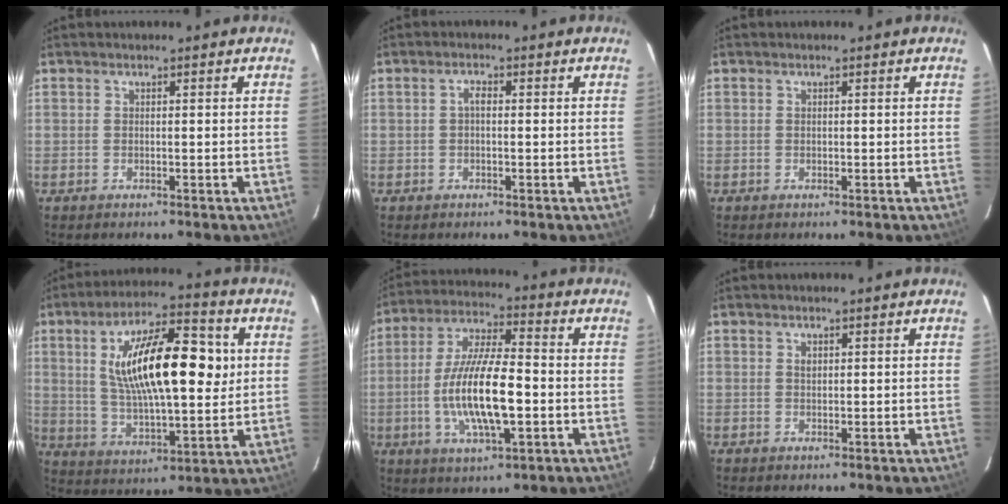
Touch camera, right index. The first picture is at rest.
{"total": 1.4, "force": [-0.1, 0.6, 1.2], "torque": [-0.023, 0.008, -0.004]}
{"total": 0.0}
{"total": 20.1, "force": [4.0, 7.3, 18.2], "torque": [-0.319, 0.020, 0.073]}
{"total": 15.2, "force": [-2.9, 4.2, 14.3], "torque": [-0.283, -0.006, -0.053]}
{"total": 0.9, "force": [0.3, 0.6, 0.5], "torque": [-0.007, 0.003, 0.007]}